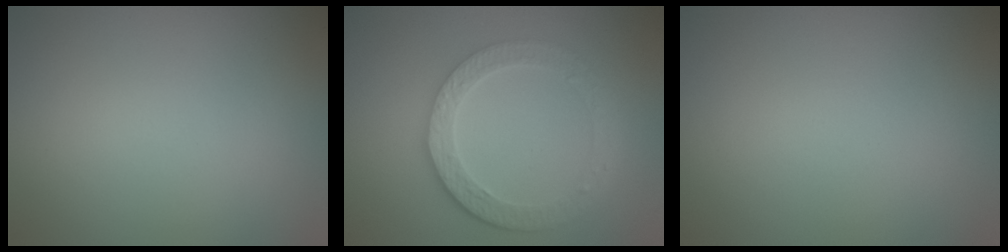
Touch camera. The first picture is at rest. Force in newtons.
{"total": 4.5, "press": 3.3, "slide": 3.1}
{"total": 0.0}